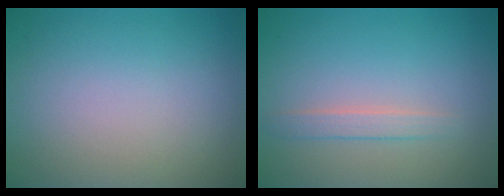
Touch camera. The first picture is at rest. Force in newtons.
{"total": 1.5, "press": 1.5, "slide": 0.1}